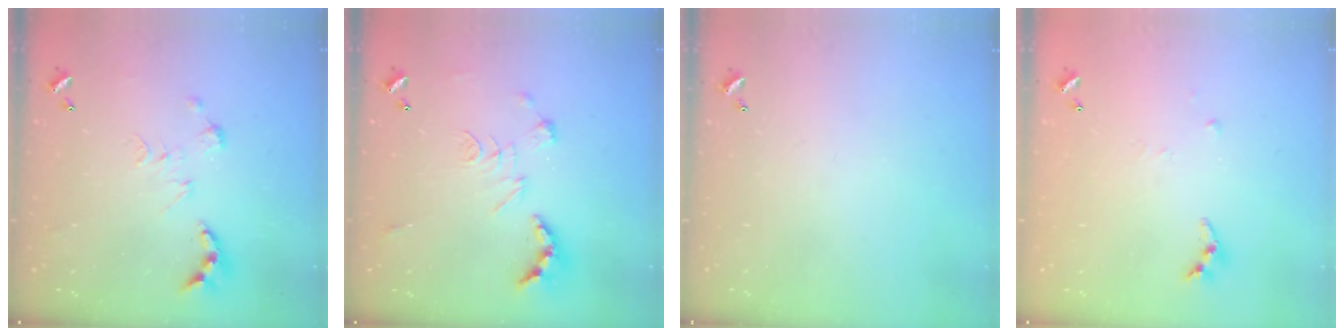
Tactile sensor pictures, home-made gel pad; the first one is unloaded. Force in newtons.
{"total": 2.5, "press": 2.0, "slide": 1.5}
{"total": 0.0}
{"total": 4.4, "press": 4.4, "slide": 0.3}